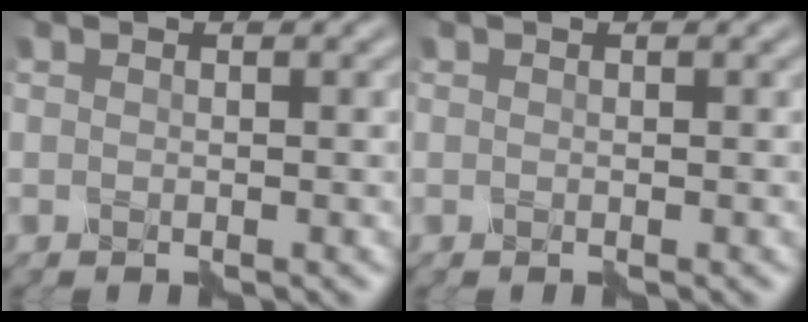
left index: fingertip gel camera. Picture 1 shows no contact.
{"total": 0.0}